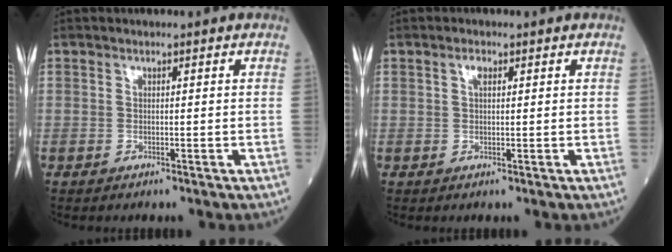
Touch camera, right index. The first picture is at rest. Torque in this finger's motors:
{"motor_torque": [0.22, 0.04, -0.03, 0.02]}